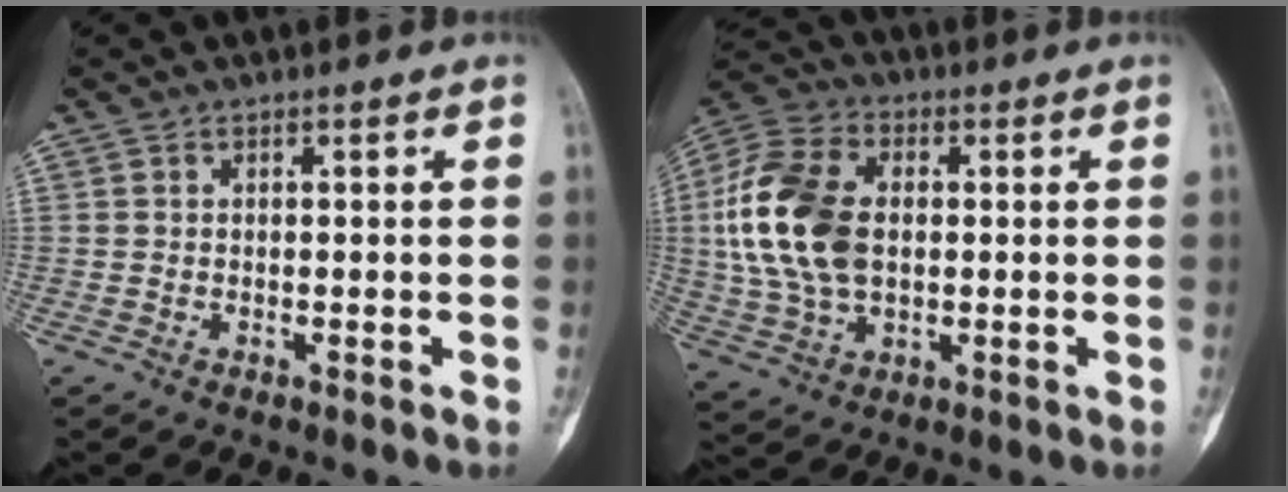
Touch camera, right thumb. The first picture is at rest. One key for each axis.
{"total": 17.4, "fx": 1.3, "fy": 11.2, "fz": 13.2, "tx": -0.271, "ty": 0.012, "tz": 0.025}